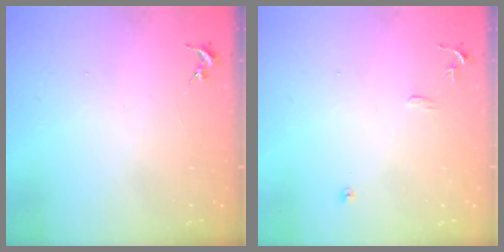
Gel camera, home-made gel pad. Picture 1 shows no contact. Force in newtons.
{"total": 7.1, "press": 7.1, "slide": 0.7}